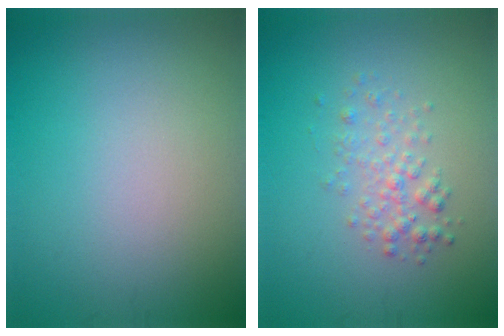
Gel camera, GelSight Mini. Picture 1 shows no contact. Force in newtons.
{"total": 2.0, "press": 2.0, "slide": 0.1}